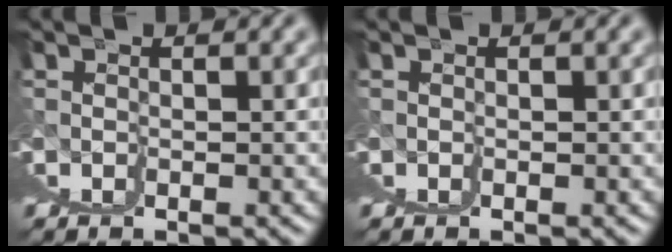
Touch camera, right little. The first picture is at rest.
{"total": 0.0}